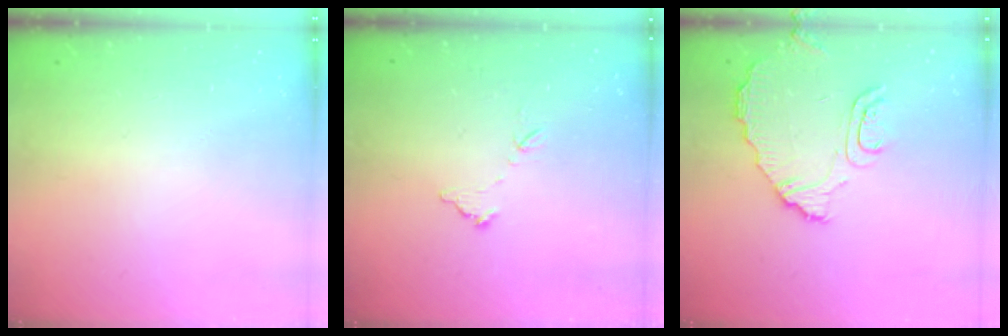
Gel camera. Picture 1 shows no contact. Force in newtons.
{"total": 6.9, "press": 6.9, "slide": 0.4}
{"total": 9.5, "press": 9.5, "slide": 0.4}